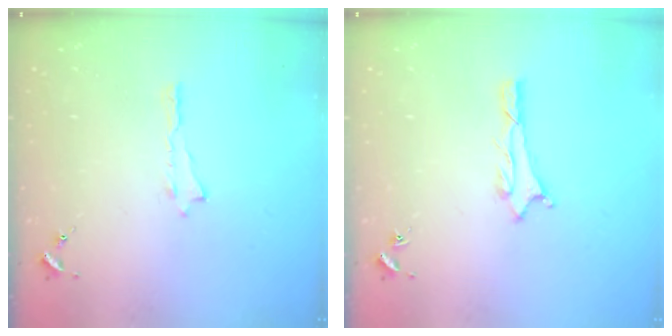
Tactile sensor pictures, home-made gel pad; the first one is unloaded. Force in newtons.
{"total": 0.7, "press": 0.7, "slide": 0.2}